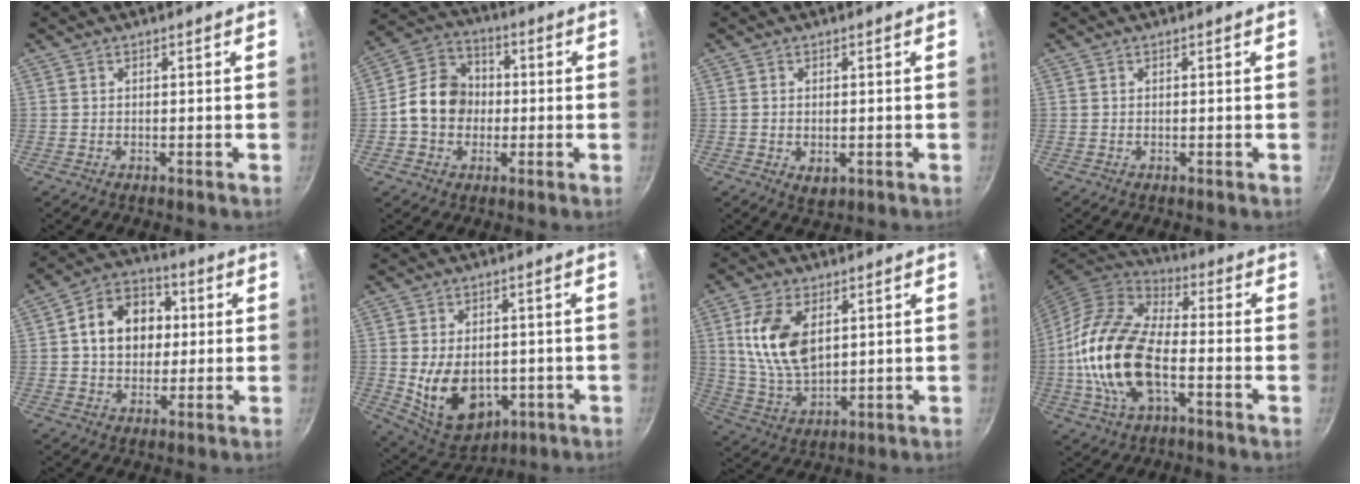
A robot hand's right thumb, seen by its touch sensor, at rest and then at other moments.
{"total": 11.4, "force": [-0.8, 9.6, 6.1], "torque": [-0.073, 0.025, -0.033]}
{"total": 3.0, "force": [-0.5, 1.9, 2.3], "torque": [-0.035, -0.009, -0.004]}
{"total": 0.0}
{"total": 13.4, "force": [2.0, 10.4, 8.1], "torque": [-0.095, 0.020, 0.019]}
{"total": 15.2, "force": [-2.3, 10.4, 10.8], "torque": [-0.160, -0.006, -0.015]}
{"total": 13.3, "force": [3.7, 7.7, 10.2], "torque": [-0.183, -0.021, 0.080]}
{"total": 19.0, "force": [-3.6, 9.9, 15.8], "torque": [-0.297, 0.029, -0.078]}